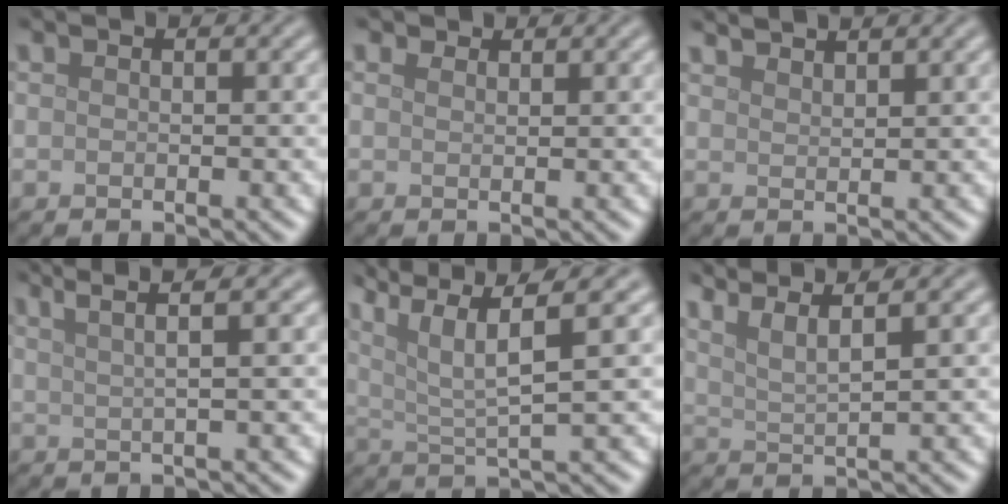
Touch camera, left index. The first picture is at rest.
{"total": 1.4, "force": [1.2, 0.6, 0.3], "torque": [-0.004, -0.008, 0.014]}
{"total": 2.4, "force": [2.3, 0.3, 0.6], "torque": [0.000, 0.005, 0.033]}
{"total": 4.9, "force": [3.3, 1.4, 3.4], "torque": [-0.042, 0.025, 0.016]}
{"total": 8.5, "force": [4.5, 2.0, 7.0], "torque": [-0.134, 0.019, 0.085]}
{"total": 4.8, "force": [3.6, 1.1, 3.0], "torque": [-0.043, 0.021, 0.039]}